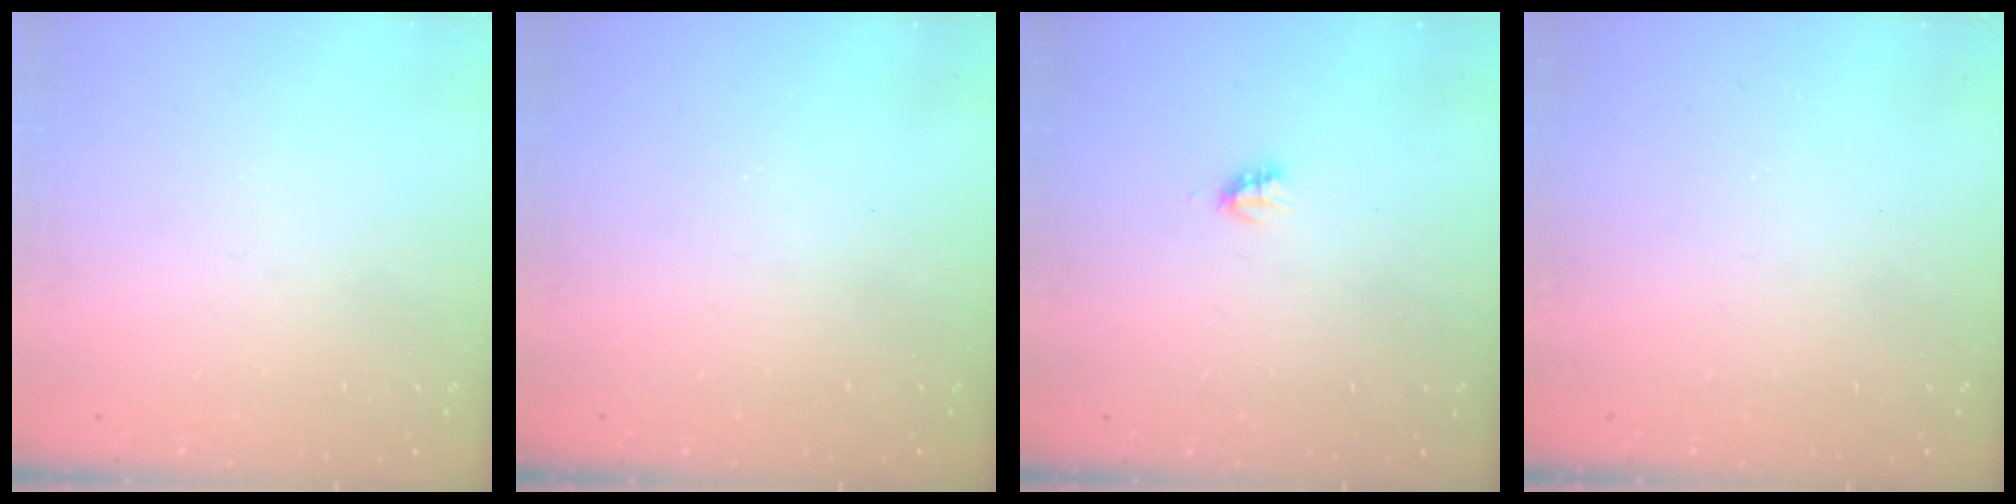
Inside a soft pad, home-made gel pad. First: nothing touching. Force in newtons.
{"total": 0.0}
{"total": 2.7, "press": 2.7, "slide": 0.2}
{"total": 0.0}